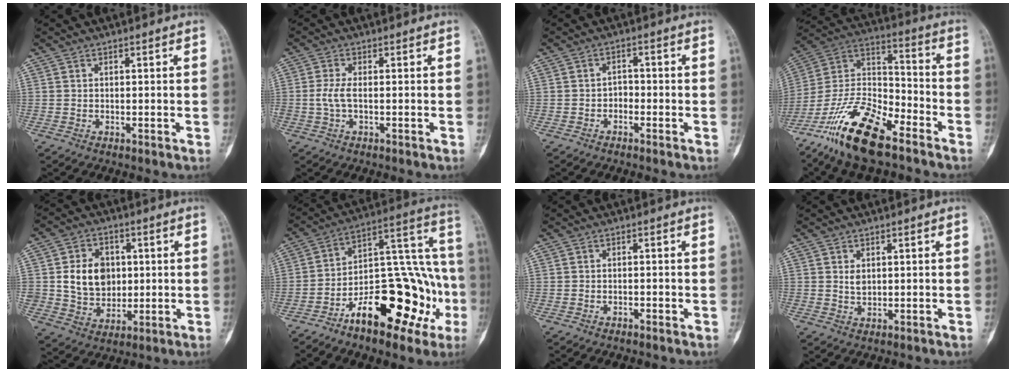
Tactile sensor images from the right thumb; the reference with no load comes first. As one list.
[{"total": 2.9, "force": [-0.3, 1.2, 2.6], "torque": [-0.070, 0.000, -0.010]}, {"total": 2.1, "force": [-1.3, 1.4, 0.9], "torque": [-0.002, 0.017, -0.025]}, {"total": 19.3, "force": [-13.0, 6.9, 12.6], "torque": [-0.237, 0.072, -0.240]}, {"total": 11.5, "force": [1.4, 9.2, 6.7], "torque": [-0.075, -0.004, 0.032]}, {"total": 26.1, "force": [-10.3, 11.9, 20.9], "torque": [-0.276, 0.085, -0.146]}, {"total": 0.8, "force": [-0.5, 0.4, 0.5], "torque": [-0.011, 0.007, -0.010]}, {"total": 1.7, "force": [0.5, 1.1, 1.1], "torque": [-0.015, -0.005, 0.012]}]